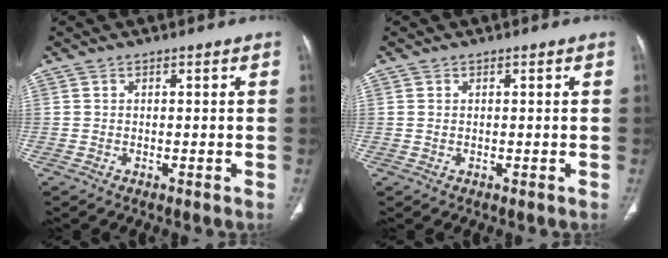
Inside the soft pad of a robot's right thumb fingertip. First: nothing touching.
{"total": 0.0}